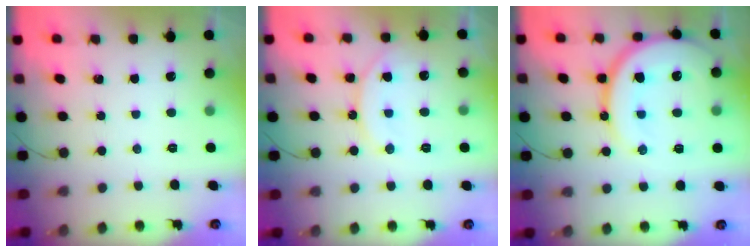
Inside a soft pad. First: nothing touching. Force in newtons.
{"total": 12.7, "press": 12.6, "slide": 1.5}
{"total": 17.8, "press": 17.7, "slide": 1.8}